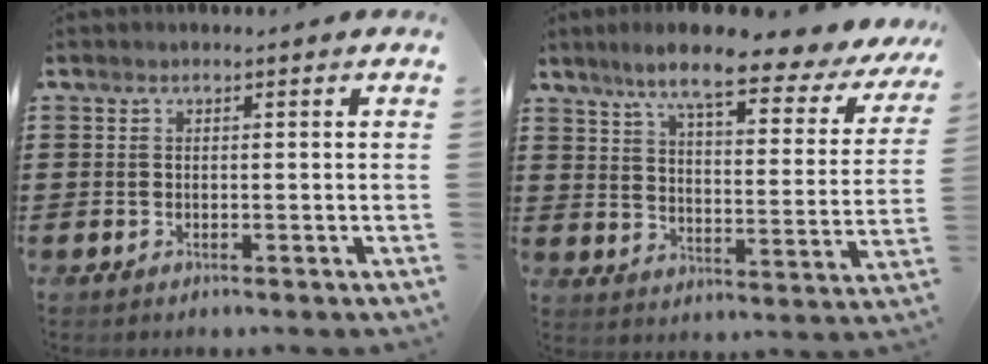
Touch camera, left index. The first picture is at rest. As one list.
[{"total": 9.6, "force": [7.7, 0.6, 5.7], "torque": [-0.122, -0.045, 0.122]}]